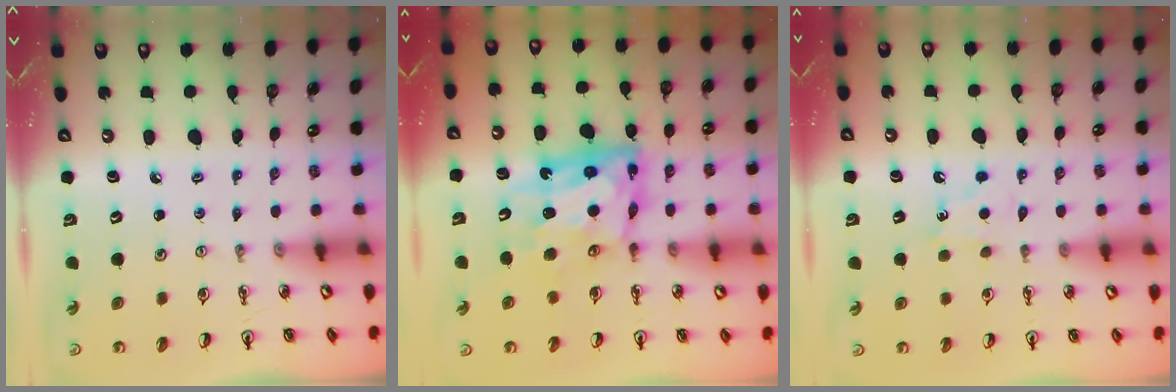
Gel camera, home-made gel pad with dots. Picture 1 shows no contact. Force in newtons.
{"total": 11.0, "press": 11.0, "slide": 1.1}
{"total": 6.4, "press": 6.4, "slide": 0.8}